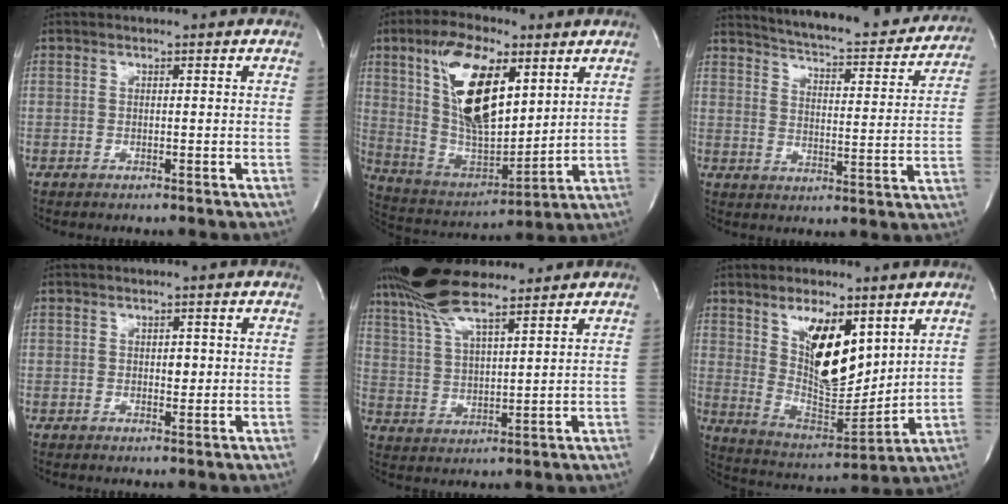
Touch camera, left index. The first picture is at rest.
{"total": 17.2, "force": [7.0, 6.6, 14.3], "torque": [-0.274, 0.005, 0.131]}
{"total": 22.6, "force": [21.0, 4.0, 7.5], "torque": [-0.109, -0.053, 0.257]}
{"total": 1.8, "force": [-0.1, 1.1, 1.4], "torque": [-0.020, -0.004, -0.002]}
{"total": 11.9, "force": [9.8, 2.1, 6.4], "torque": [-0.132, 0.015, 0.185]}
{"total": 13.1, "force": [5.5, 5.1, 10.7], "torque": [-0.195, -0.009, 0.109]}